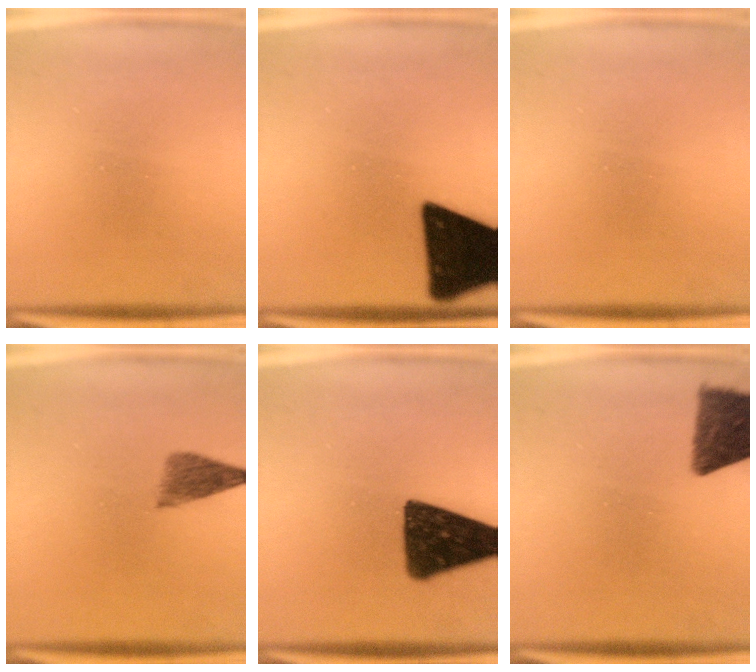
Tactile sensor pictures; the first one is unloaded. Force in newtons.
{"total": 18.9}
{"total": 0.0}
{"total": 5.2}
{"total": 15.2}
{"total": 10.2}